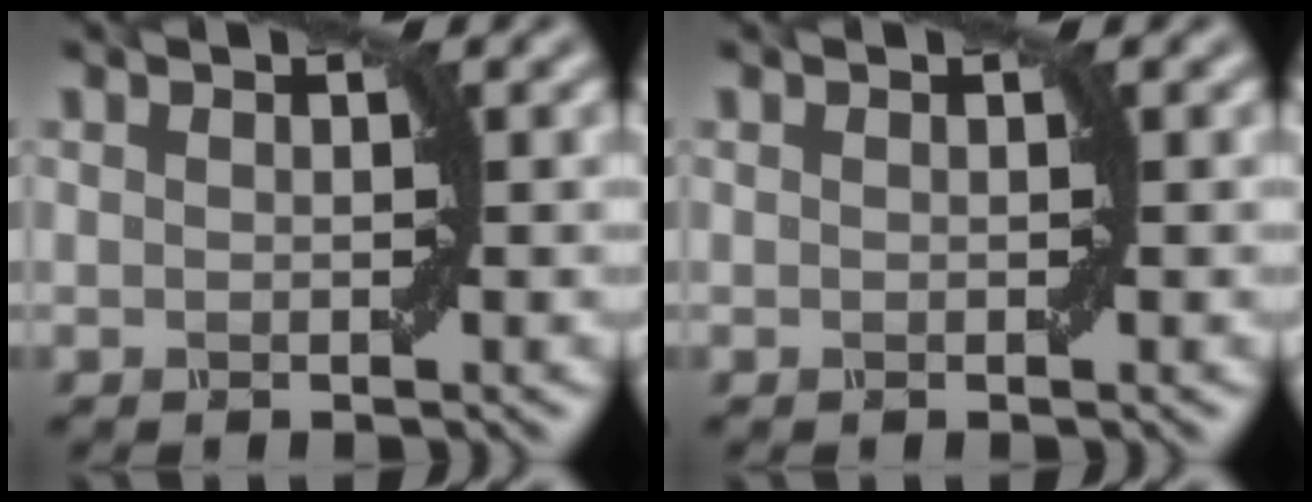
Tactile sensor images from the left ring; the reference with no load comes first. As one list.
[{"total": 0.0}]